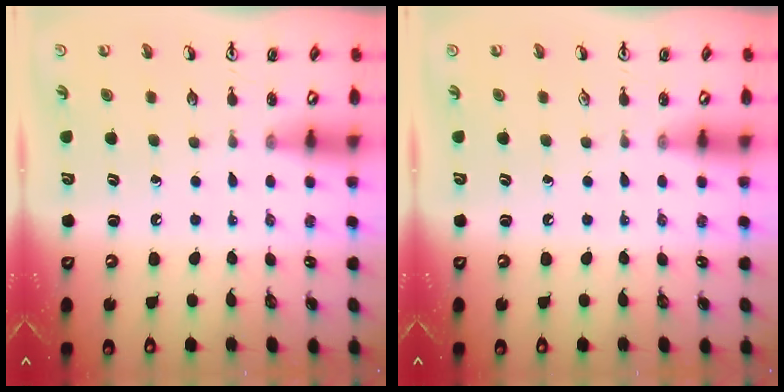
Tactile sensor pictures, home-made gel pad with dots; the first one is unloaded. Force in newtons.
{"total": 0.0}